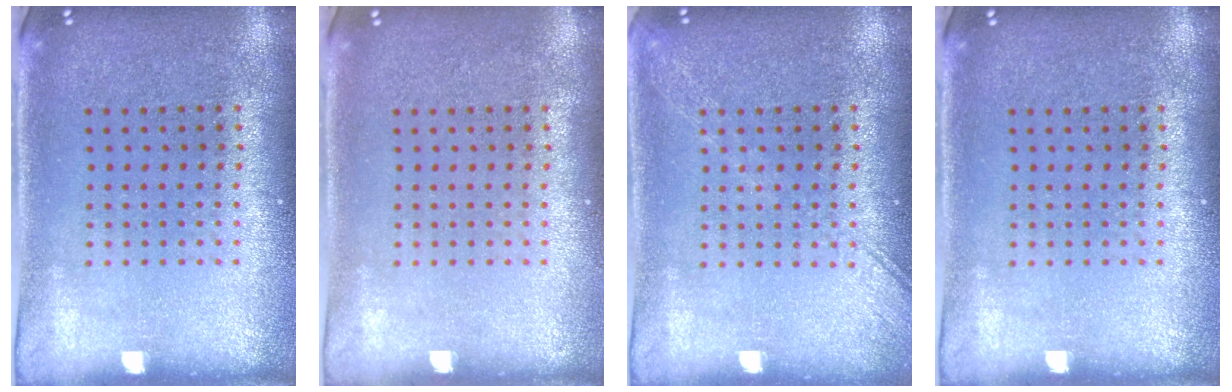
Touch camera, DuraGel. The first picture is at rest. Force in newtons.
{"total": 0.0}
{"total": 1.8, "press": 1.8, "slide": 0.2}
{"total": 0.0}